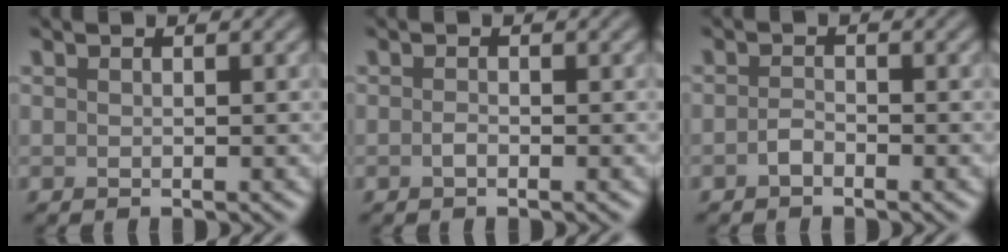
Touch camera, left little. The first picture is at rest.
{"total": 0.7, "force": [-0.3, 0.3, 0.5], "torque": [-0.013, 0.000, -0.007]}
{"total": 1.1, "force": [-0.7, 0.5, 0.7], "torque": [-0.016, 0.002, -0.016]}